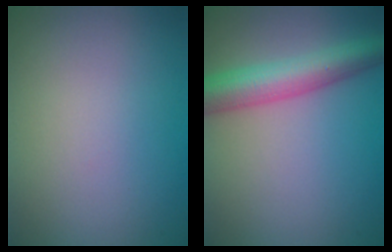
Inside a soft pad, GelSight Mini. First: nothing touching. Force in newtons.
{"total": 5.6, "press": 5.6, "slide": 0.2}